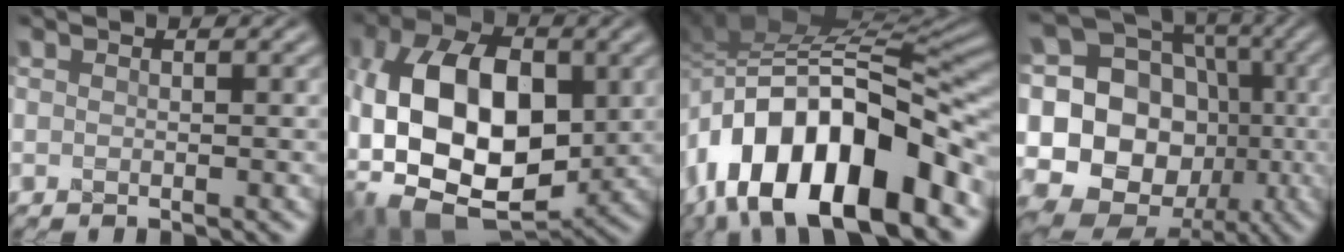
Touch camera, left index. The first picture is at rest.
{"total": 14.5, "force": [0.5, 9.4, 11.1], "torque": [-0.203, 0.000, 0.014]}
{"total": 15.0, "force": [-6.9, 7.6, 10.9], "torque": [-0.178, 0.014, -0.123]}
{"total": 20.9, "force": [-2.2, 18.8, 9.0], "torque": [-0.207, 0.019, -0.062]}